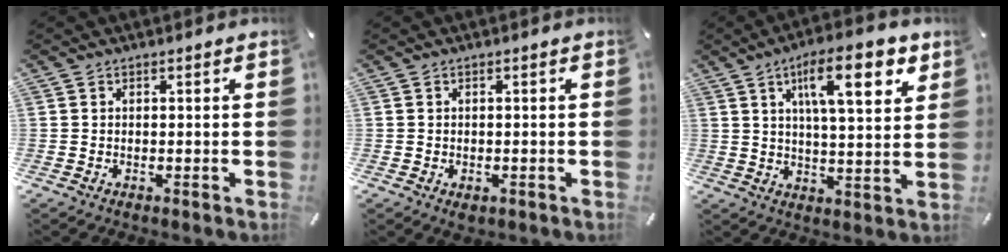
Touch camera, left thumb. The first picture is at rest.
{"total": 1.2, "force": [-0.5, 0.9, 0.5], "torque": [-0.008, 0.003, -0.010]}
{"total": 14.6, "force": [7.2, 4.4, 11.9], "torque": [-0.182, -0.021, 0.111]}